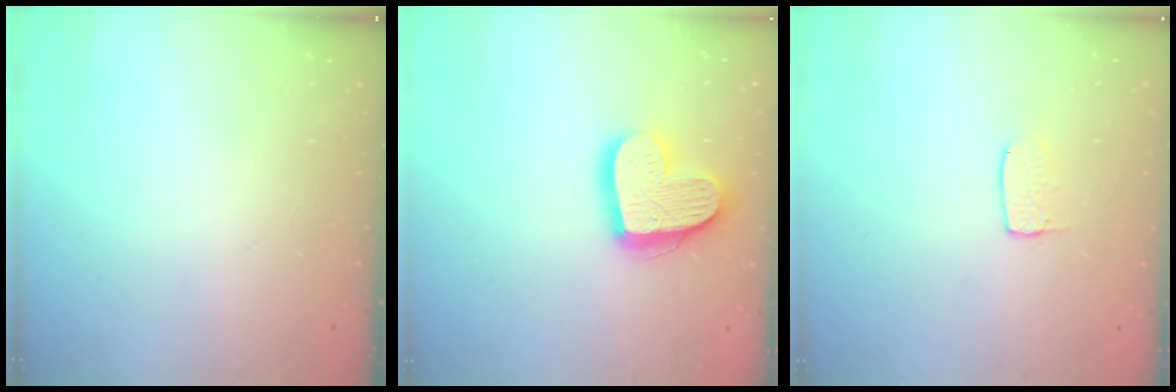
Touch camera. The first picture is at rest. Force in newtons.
{"total": 17.7, "press": 17.7, "slide": 1.5}
{"total": 4.2, "press": 4.2, "slide": 0.3}